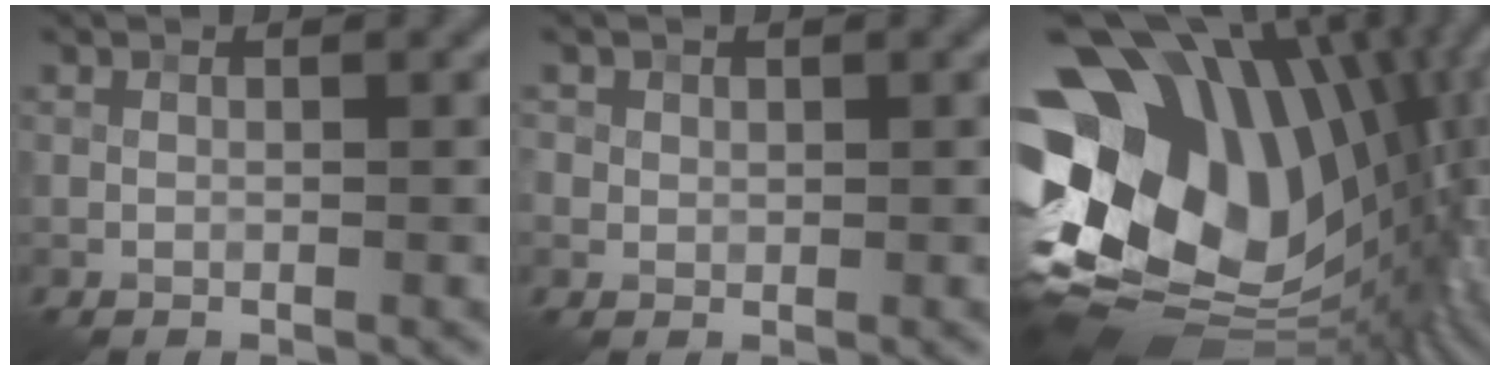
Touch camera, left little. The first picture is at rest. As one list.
[{"total": 1.1, "force": [0.4, 1.1, 0.2], "torque": [0.003, -0.003, 0.007]}, {"total": 18.5, "force": [2.4, 13.7, 12.2], "torque": [-0.217, -0.036, 0.084]}]